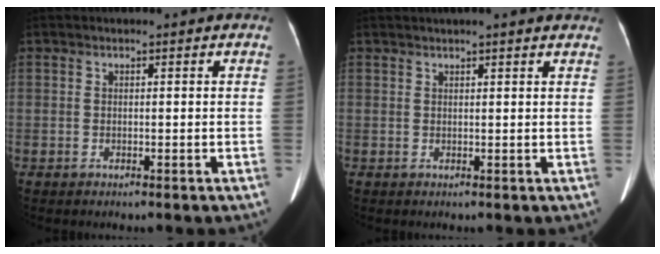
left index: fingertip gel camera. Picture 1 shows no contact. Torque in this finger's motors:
{"motor_torque": [0.03, -2.07, -0.10, -0.04]}